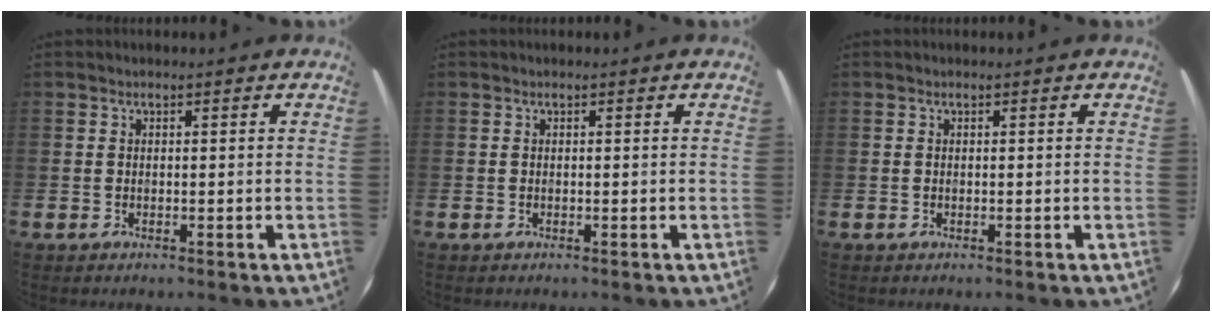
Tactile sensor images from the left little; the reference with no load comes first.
{"total": 0.0}
{"total": 0.0}